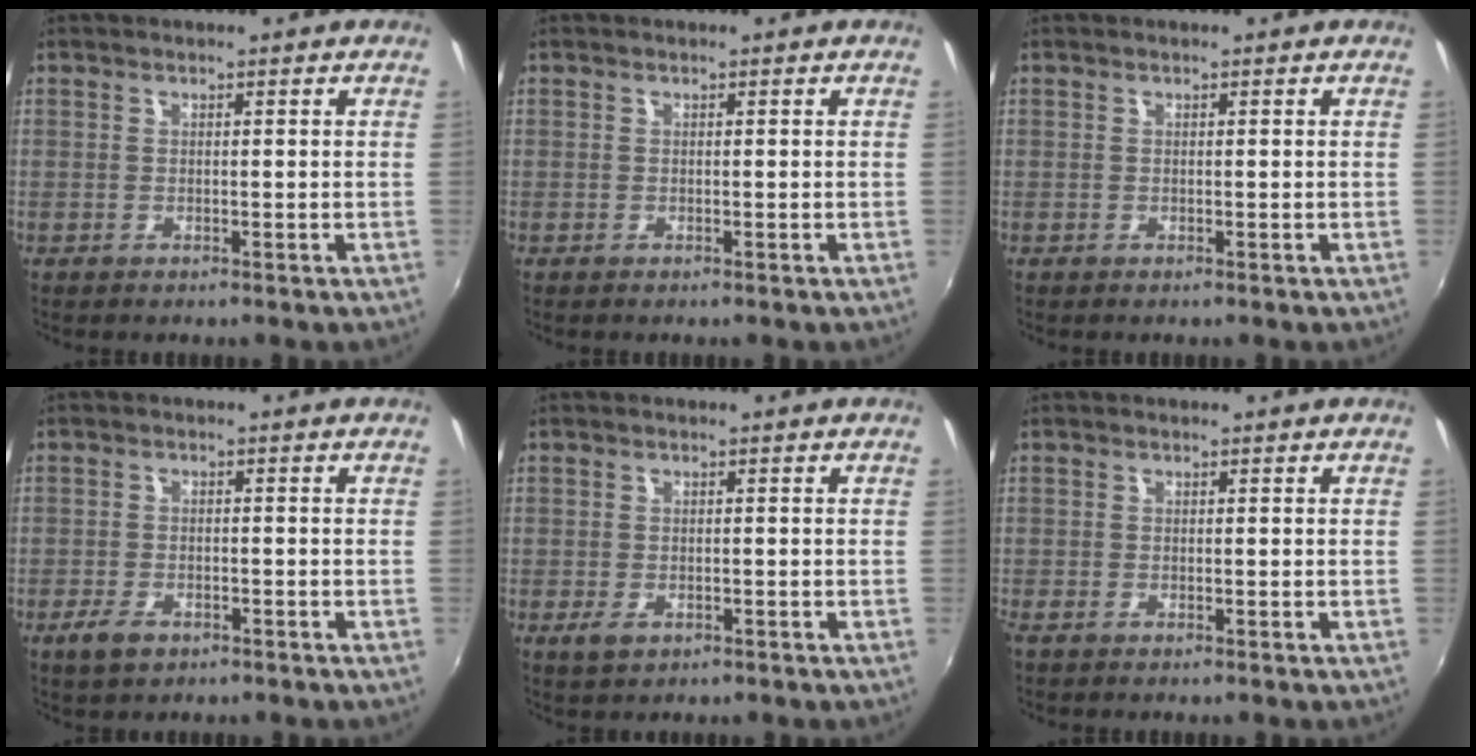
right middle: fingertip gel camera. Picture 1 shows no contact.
{"total": 0.0}
{"total": 0.0}
{"total": 4.2, "force": [-2.6, 2.1, 2.5], "torque": [-0.061, -0.006, -0.047]}
{"total": 2.7, "force": [-1.3, 1.5, 1.8], "torque": [-0.036, -0.005, -0.019]}
{"total": 0.9, "force": [-0.7, 0.4, 0.5], "torque": [-0.011, -0.005, -0.014]}